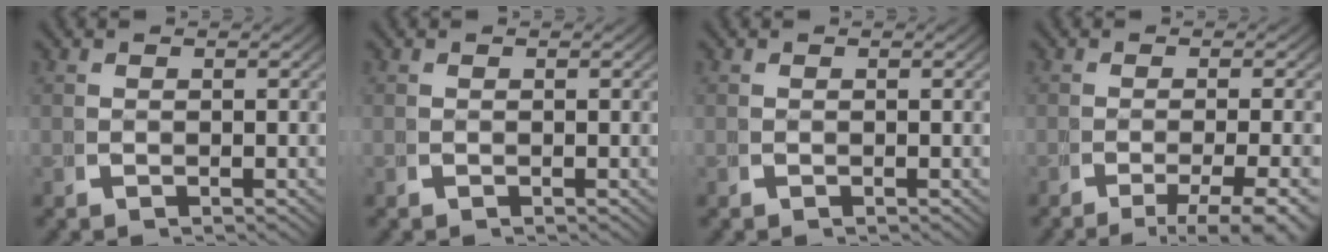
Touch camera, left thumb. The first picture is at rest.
{"total": 0.0}
{"total": 0.0}
{"total": 5.8, "force": [-3.9, 1.7, 3.9], "torque": [-0.062, -0.018, -0.051]}